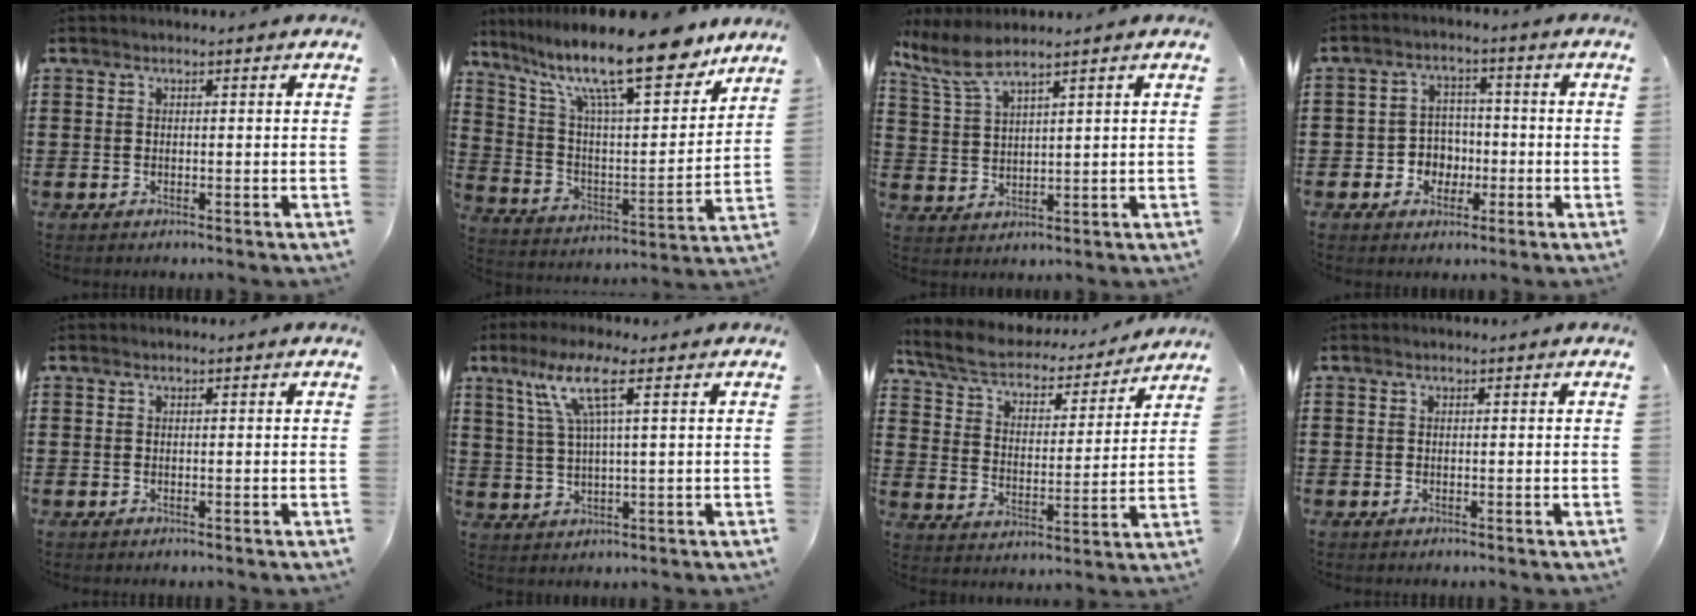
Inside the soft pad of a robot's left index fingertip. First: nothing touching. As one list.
[{"total": 16.7, "force": [12.5, 3.4, 10.6], "torque": [-0.217, -0.062, 0.210]}, {"total": 5.3, "force": [4.2, 0.7, 3.1], "torque": [-0.076, -0.010, 0.074]}, {"total": 4.3, "force": [-1.5, 3.8, 1.3], "torque": [-0.036, 0.009, -0.031]}, {"total": 0.0}, {"total": 7.5, "force": [3.2, 0.6, 6.7], "torque": [-0.138, 0.003, 0.053]}, {"total": 5.6, "force": [5.0, 1.3, 2.2], "torque": [-0.068, -0.035, 0.081]}, {"total": 0.0}]